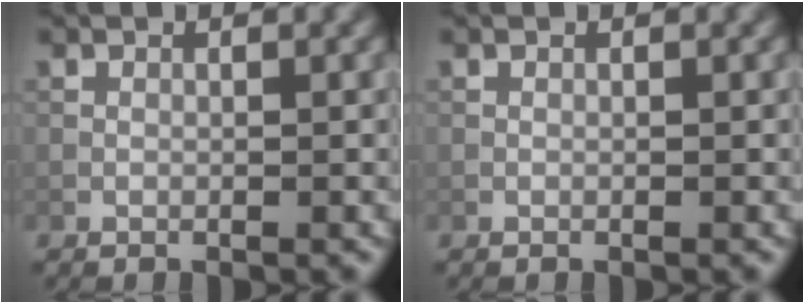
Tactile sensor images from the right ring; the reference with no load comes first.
{"total": 0.0}